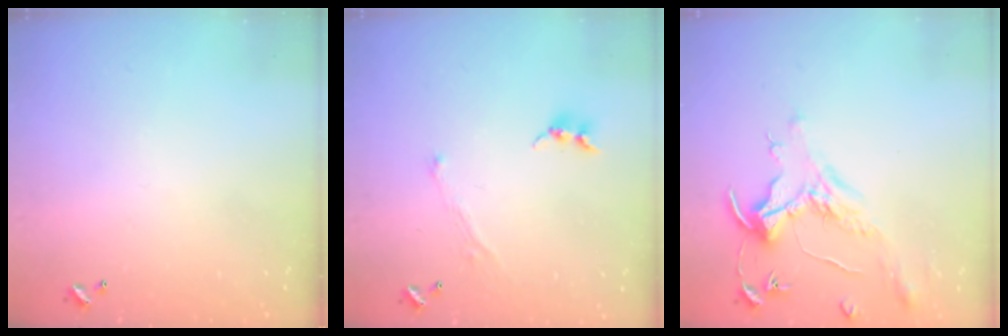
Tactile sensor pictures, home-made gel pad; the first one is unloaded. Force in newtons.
{"total": 1.3, "press": 1.2, "slide": 0.5}
{"total": 1.5, "press": 1.3, "slide": 0.7}